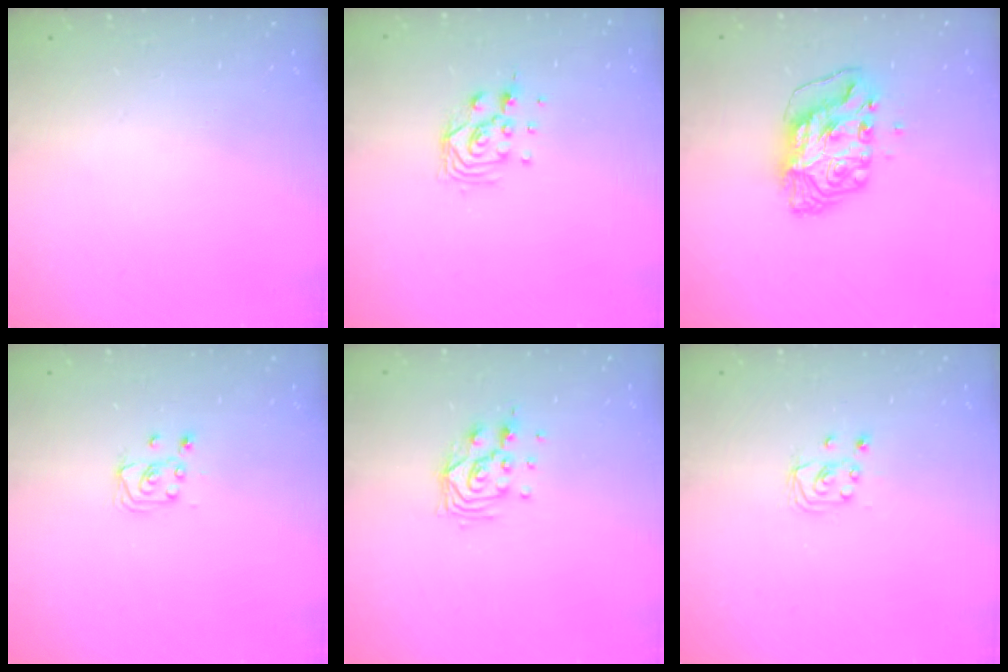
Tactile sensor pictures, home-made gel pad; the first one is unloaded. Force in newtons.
{"total": 7.9, "press": 7.8, "slide": 0.6}
{"total": 11.3, "press": 11.3, "slide": 1.1}
{"total": 3.5, "press": 3.5, "slide": 0.4}
{"total": 9.5, "press": 9.5, "slide": 0.7}
{"total": 2.4, "press": 2.4, "slide": 0.2}